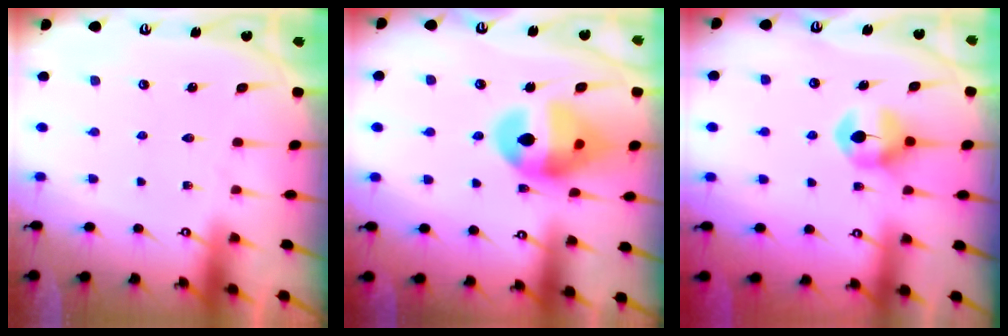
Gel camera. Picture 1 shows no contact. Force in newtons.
{"total": 14.6, "press": 14.6, "slide": 1.5}
{"total": 7.4, "press": 7.3, "slide": 0.3}